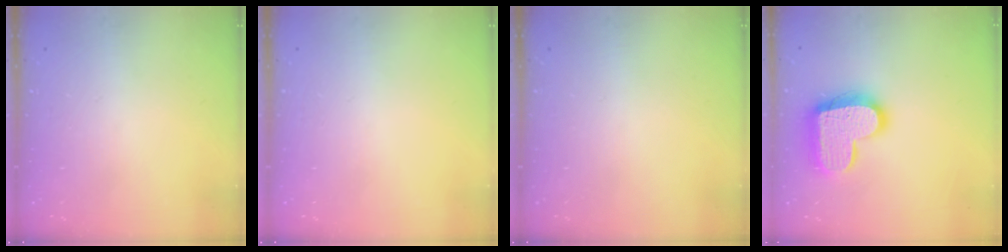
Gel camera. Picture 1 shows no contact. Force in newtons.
{"total": 0.0}
{"total": 0.0}
{"total": 17.2, "press": 17.1, "slide": 1.3}